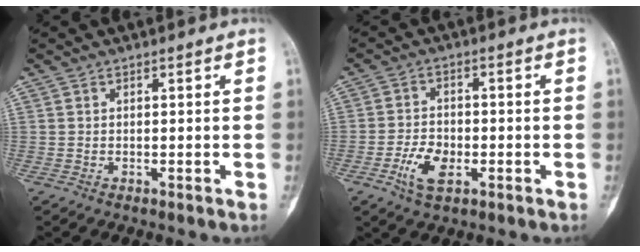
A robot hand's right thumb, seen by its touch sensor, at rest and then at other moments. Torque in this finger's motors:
{"motor_torque": [0.08, 0.33, 0.14, 0.31, -0.01]}